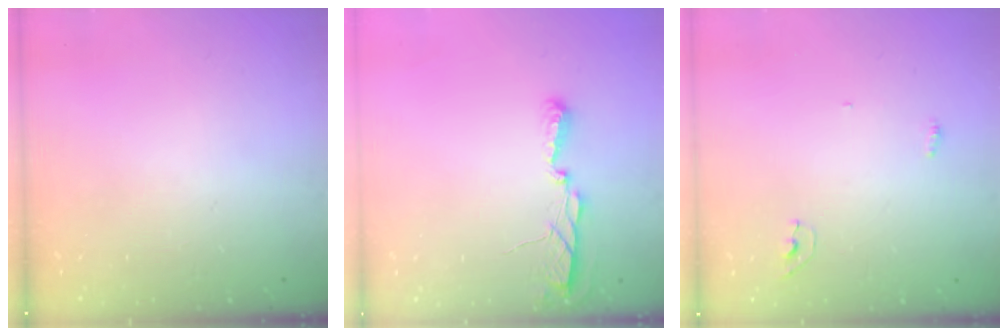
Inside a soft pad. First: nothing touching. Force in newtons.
{"total": 5.5, "press": 5.5, "slide": 0.6}
{"total": 5.6, "press": 3.9, "slide": 4.1}